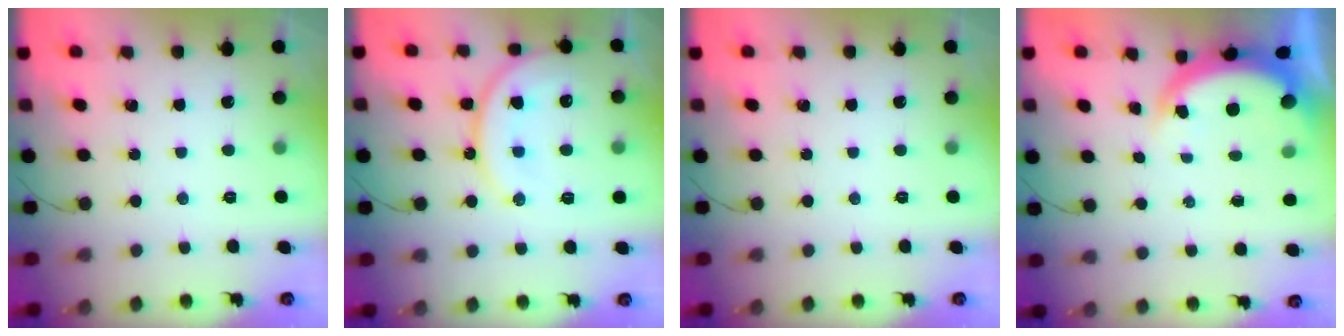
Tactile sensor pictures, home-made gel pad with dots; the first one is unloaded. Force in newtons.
{"total": 14.6, "press": 14.6, "slide": 1.3}
{"total": 0.0}
{"total": 3.9, "press": 3.9, "slide": 0.6}